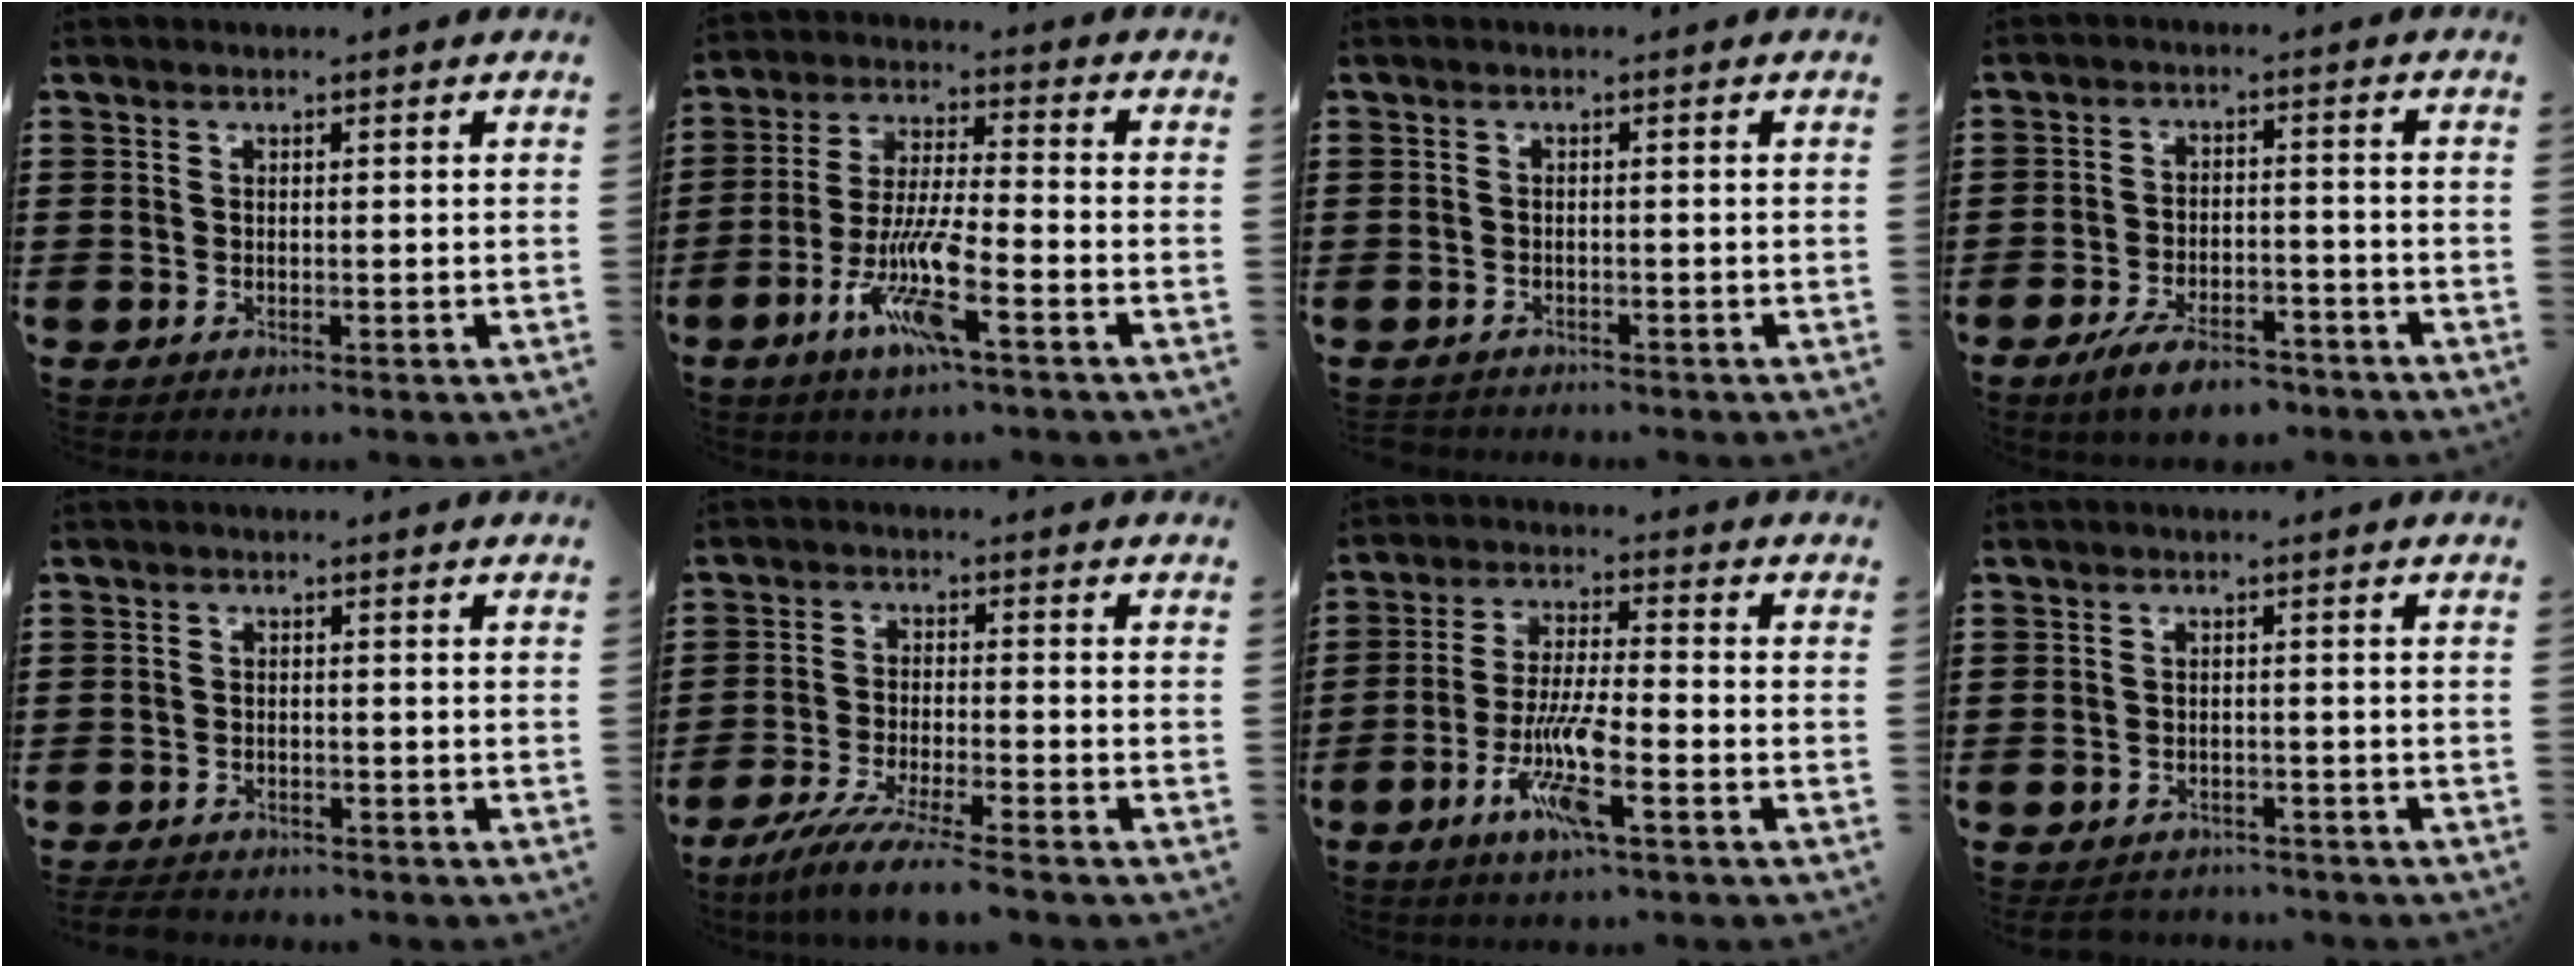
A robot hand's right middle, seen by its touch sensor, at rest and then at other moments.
{"total": 10.0, "force": [-5.0, 1.8, 8.4], "torque": [-0.180, -0.005, -0.098]}
{"total": 0.9, "force": [-0.9, 0.2, 0.0], "torque": [-0.004, 0.000, -0.019]}
{"total": 6.2, "force": [-5.1, 1.7, 3.0], "torque": [-0.064, 0.003, -0.099]}
{"total": 2.4, "force": [-2.3, 0.6, 0.2], "torque": [-0.014, -0.002, -0.054]}
{"total": 6.3, "force": [-5.6, -0.6, 2.9], "torque": [-0.063, -0.020, -0.107]}
{"total": 8.8, "force": [-4.2, 1.7, 7.6], "torque": [-0.160, -0.006, -0.081]}
{"total": 2.2, "force": [-2.1, 0.7, -0.2], "torque": [-0.003, 0.002, -0.048]}